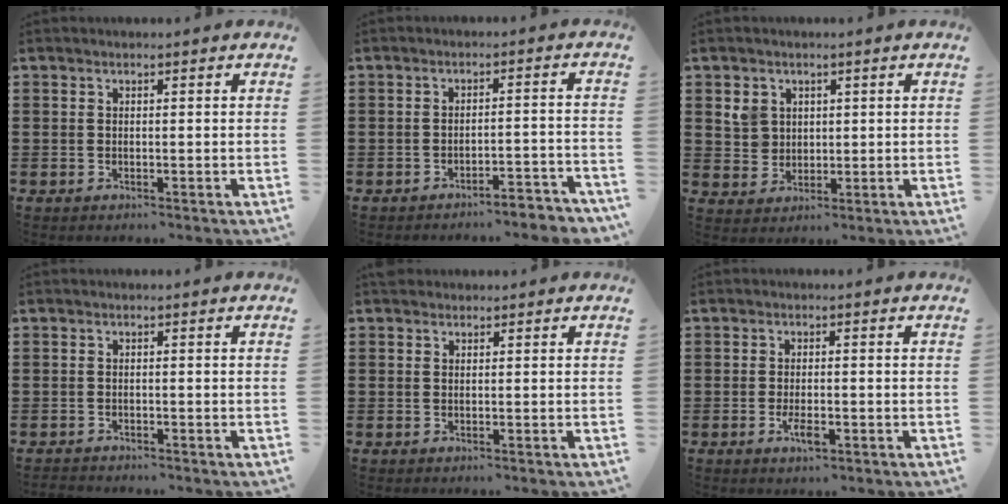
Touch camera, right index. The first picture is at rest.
{"total": 3.2, "force": [-3.0, -0.1, 0.8], "torque": [-0.017, -0.001, -0.064]}
{"total": 4.2, "force": [1.5, 3.8, 1.0], "torque": [-0.037, 0.014, 0.028]}
{"total": 0.9, "force": [-0.9, 0.1, -0.1], "torque": [-0.001, 0.002, -0.020]}
{"total": 0.8, "force": [0.6, 0.5, 0.0], "torque": [-0.001, 0.002, 0.012]}
{"total": 2.8, "force": [-1.1, 0.9, 2.4], "torque": [-0.056, -0.007, -0.024]}